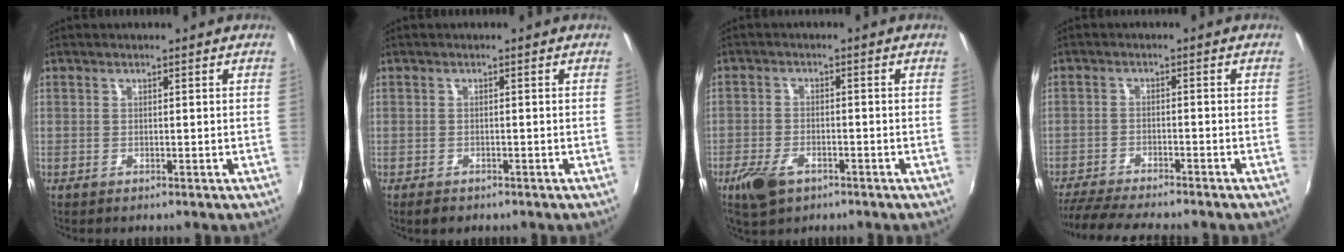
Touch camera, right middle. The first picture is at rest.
{"total": 2.0, "force": [-1.5, 1.1, 0.9], "torque": [-0.019, -0.007, -0.023]}
{"total": 7.2, "force": [-4.3, 3.8, 4.4], "torque": [-0.115, -0.015, -0.078]}
{"total": 10.5, "force": [-9.4, 0.9, 4.5], "torque": [-0.110, -0.024, -0.155]}